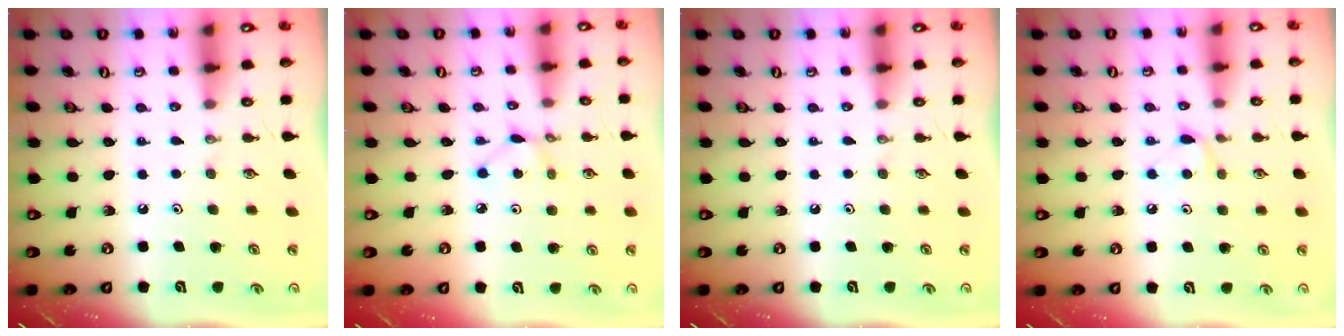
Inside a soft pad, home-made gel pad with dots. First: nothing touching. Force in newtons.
{"total": 3.0, "press": 3.0, "slide": 0.3}
{"total": 0.0}
{"total": 5.3, "press": 5.3, "slide": 0.7}